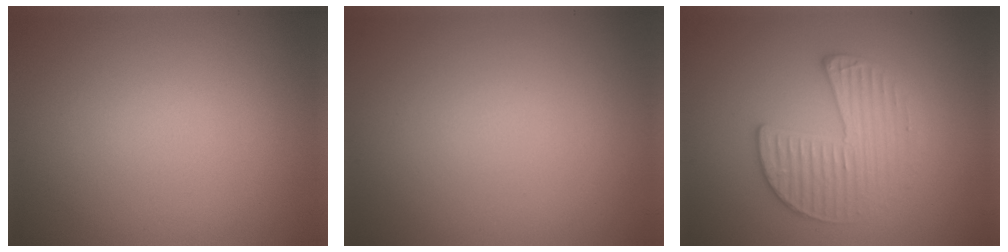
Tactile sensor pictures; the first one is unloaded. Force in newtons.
{"total": 0.0}
{"total": 3.4, "press": 3.3, "slide": 0.7}